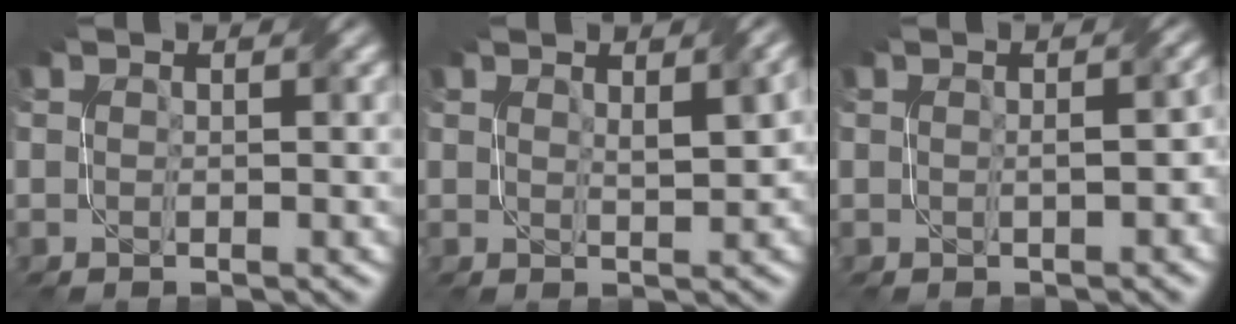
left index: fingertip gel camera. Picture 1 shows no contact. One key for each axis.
{"total": 2.4, "fx": 1.2, "fy": 0.6, "fz": 2.0, "tx": -0.025, "ty": 0.009, "tz": 0.029}
{"total": 2.0, "fx": -0.2, "fy": 0.8, "fz": 1.8, "tx": -0.023, "ty": 0.004, "tz": 0.010}